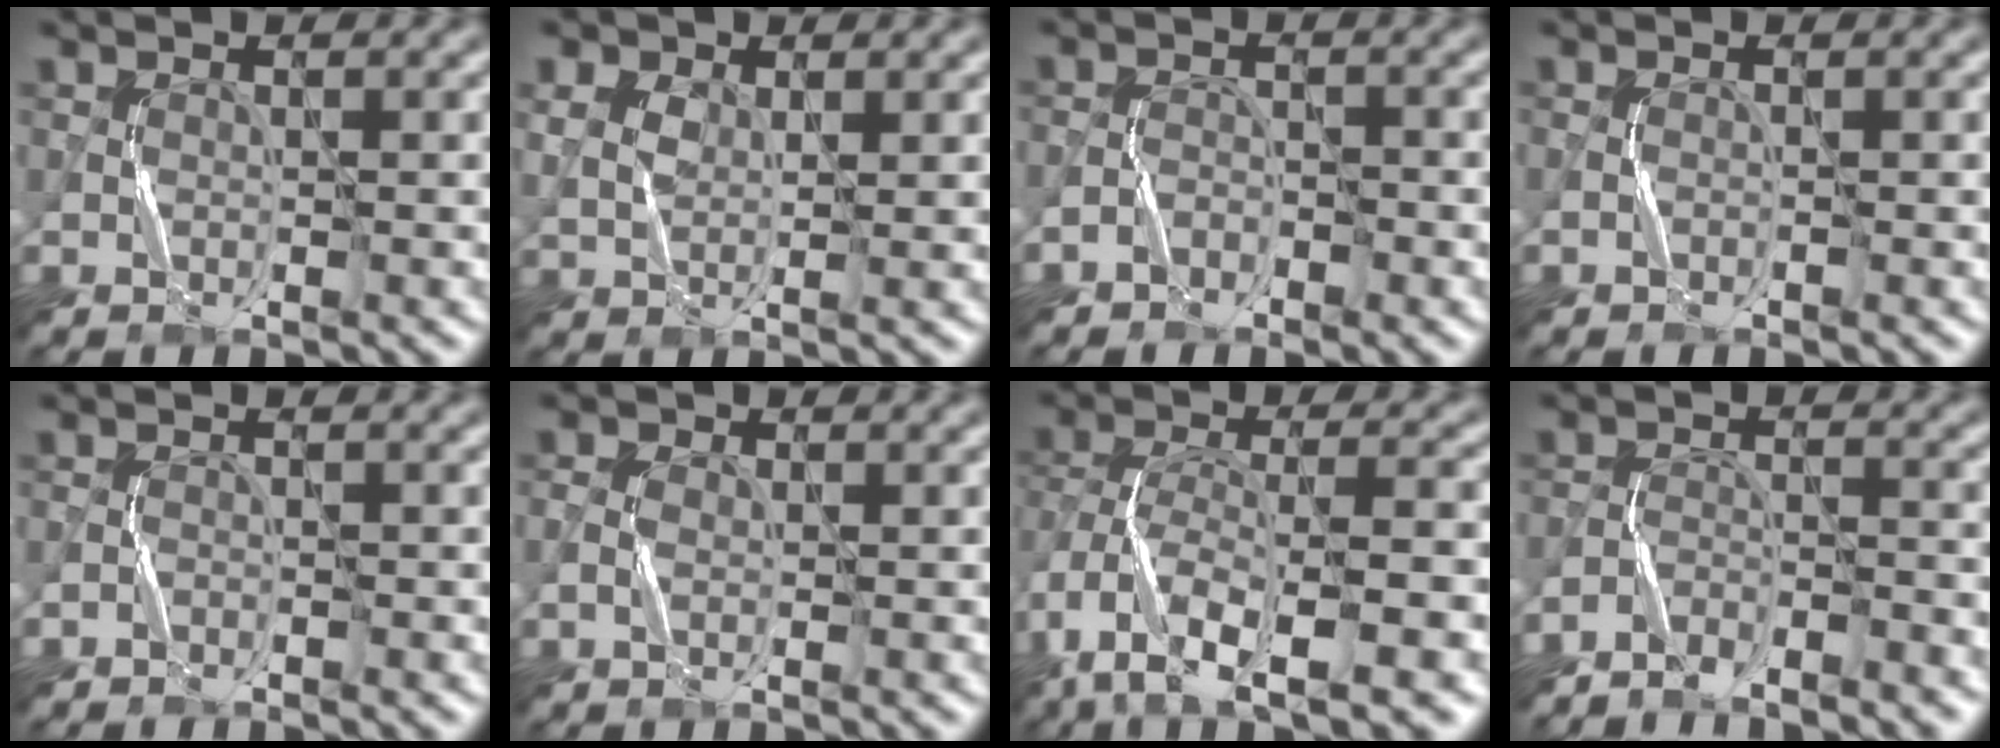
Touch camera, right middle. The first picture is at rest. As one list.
[{"total": 2.7, "force": [1.2, 1.6, 1.8], "torque": [-0.038, -0.001, 0.021]}, {"total": 1.5, "force": [-1.2, 0.8, 0.4], "torque": [-0.004, 0.008, -0.027]}, {"total": 0.5, "force": [-0.4, 0.2, 0.3], "torque": [-0.007, 0.003, -0.008]}, {"total": 0.8, "force": [-0.7, 0.3, 0.2], "torque": [-0.002, 0.004, -0.014]}, {"total": 1.6, "force": [-0.3, 1.1, 1.1], "torque": [-0.025, 0.005, -0.010]}, {"total": 11.1, "force": [-6.4, 4.0, 8.2], "torque": [-0.160, 0.000, -0.113]}, {"total": 3.4, "force": [-3.3, 0.7, 0.8], "torque": [-0.017, 0.003, -0.067]}]